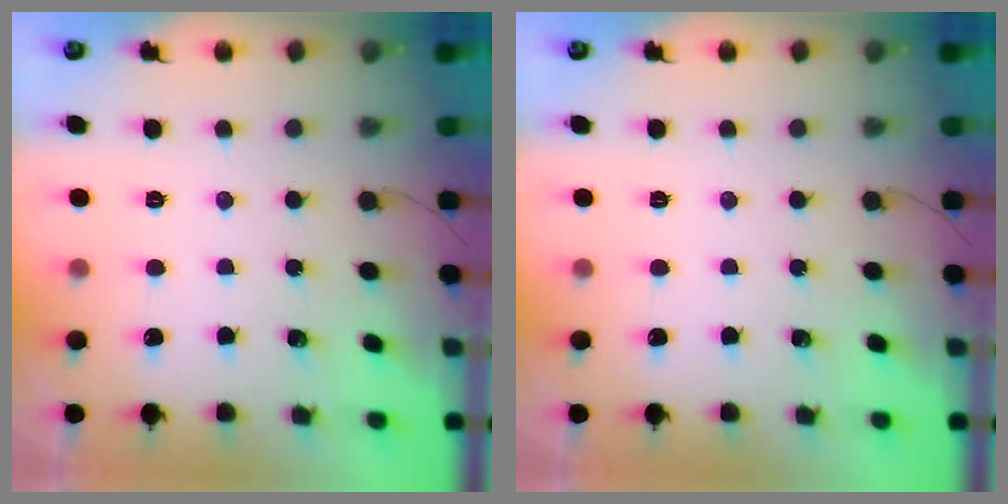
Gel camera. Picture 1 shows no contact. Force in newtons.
{"total": 0.0}